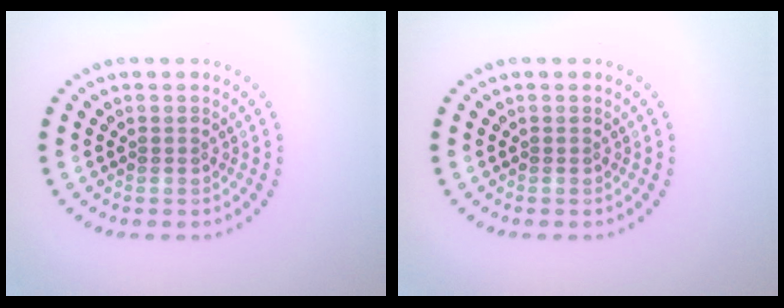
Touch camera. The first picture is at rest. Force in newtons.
{"total": 0.0}